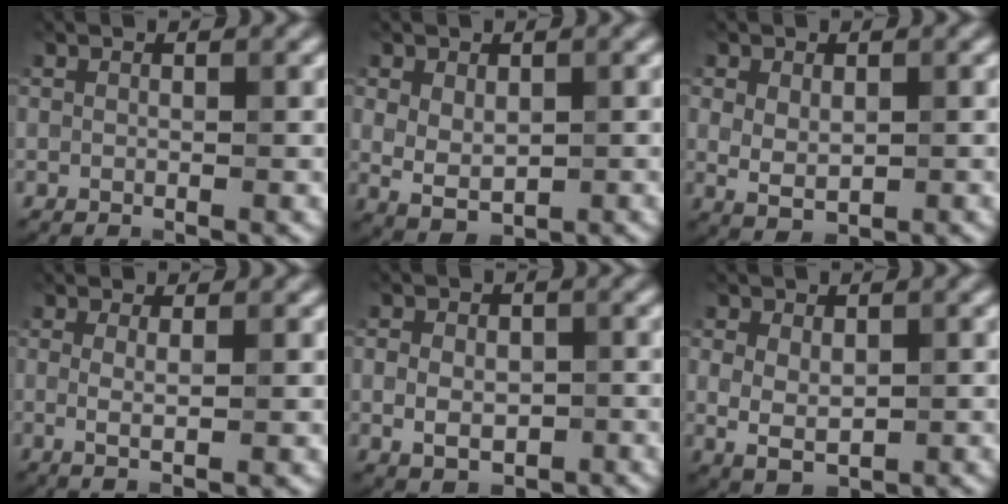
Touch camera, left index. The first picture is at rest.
{"total": 3.1, "force": [0.4, 2.0, 2.3], "torque": [-0.041, -0.003, 0.014]}
{"total": 2.6, "force": [0.3, 1.6, 2.0], "torque": [-0.037, -0.003, 0.009]}
{"total": 1.9, "force": [0.1, 0.5, 1.8], "torque": [-0.030, -0.004, -0.002]}
{"total": 4.0, "force": [-0.7, 2.8, 2.7], "torque": [-0.038, -0.006, -0.008]}
{"total": 3.3, "force": [0.1, 2.2, 2.5], "torque": [-0.042, -0.003, 0.007]}